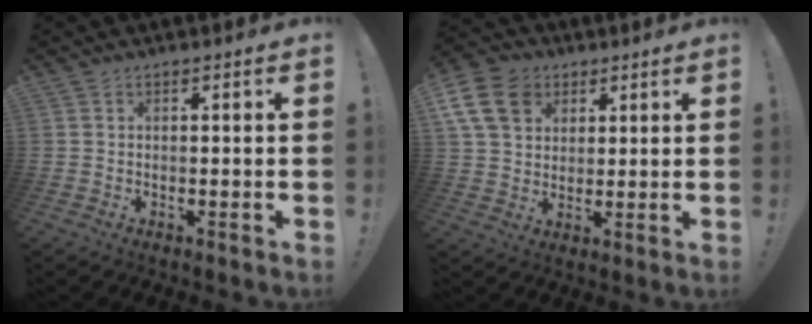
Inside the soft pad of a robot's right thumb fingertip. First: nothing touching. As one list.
[{"total": 14.0, "force": [5.2, 11.1, 6.8], "torque": [-0.116, -0.019, 0.105]}]